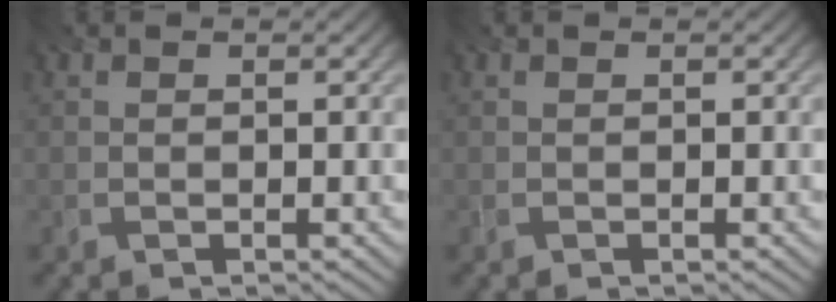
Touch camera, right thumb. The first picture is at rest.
{"total": 0.0}